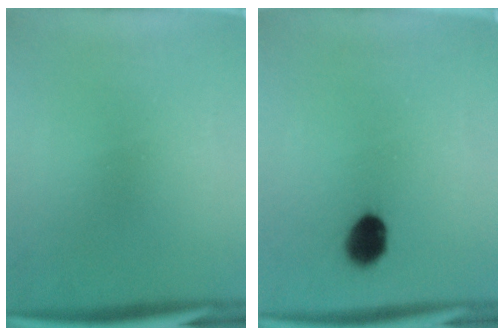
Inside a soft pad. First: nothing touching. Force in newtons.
{"total": 5.1}